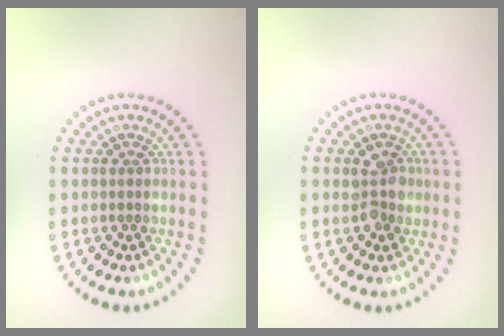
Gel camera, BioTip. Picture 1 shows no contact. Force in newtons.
{"total": 2.6, "press": 2.5, "slide": 0.7}